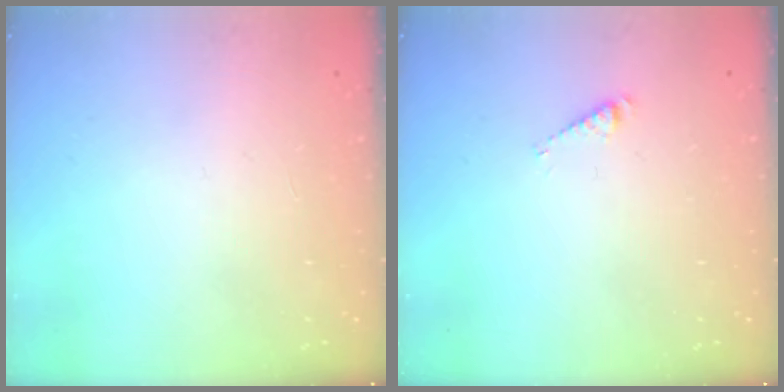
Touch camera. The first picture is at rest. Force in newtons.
{"total": 2.9, "press": 2.9, "slide": 0.3}